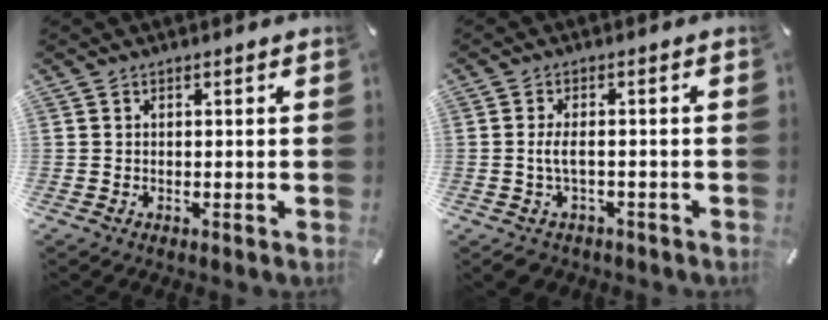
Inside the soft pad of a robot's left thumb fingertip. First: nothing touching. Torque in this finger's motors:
{"motor_torque": [0.58, 0.95, 0.68, 0.63, 0.10]}